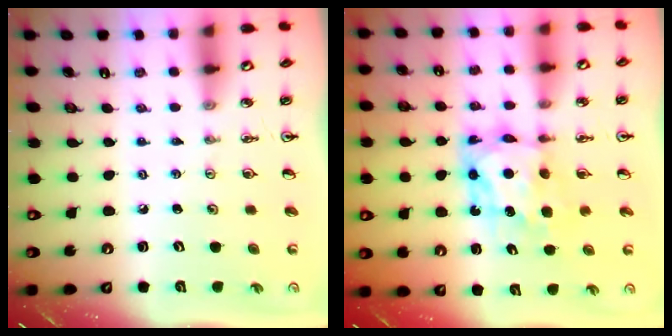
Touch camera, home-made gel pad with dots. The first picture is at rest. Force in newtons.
{"total": 7.6, "press": 7.6, "slide": 0.7}